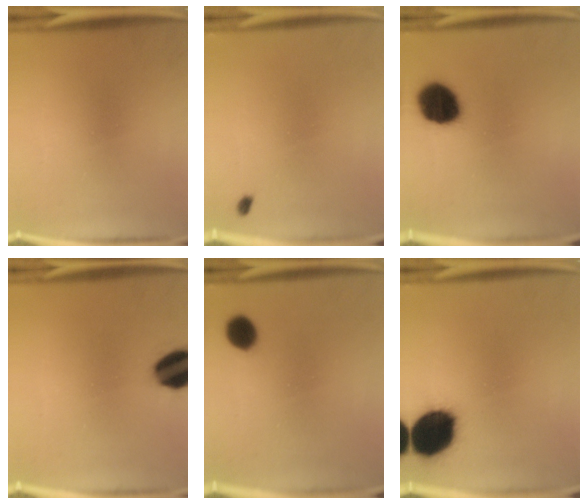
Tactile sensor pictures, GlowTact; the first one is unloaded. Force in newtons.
{"total": 0.8}
{"total": 13.3}
{"total": 13.3}
{"total": 6.1}
{"total": 18.2}